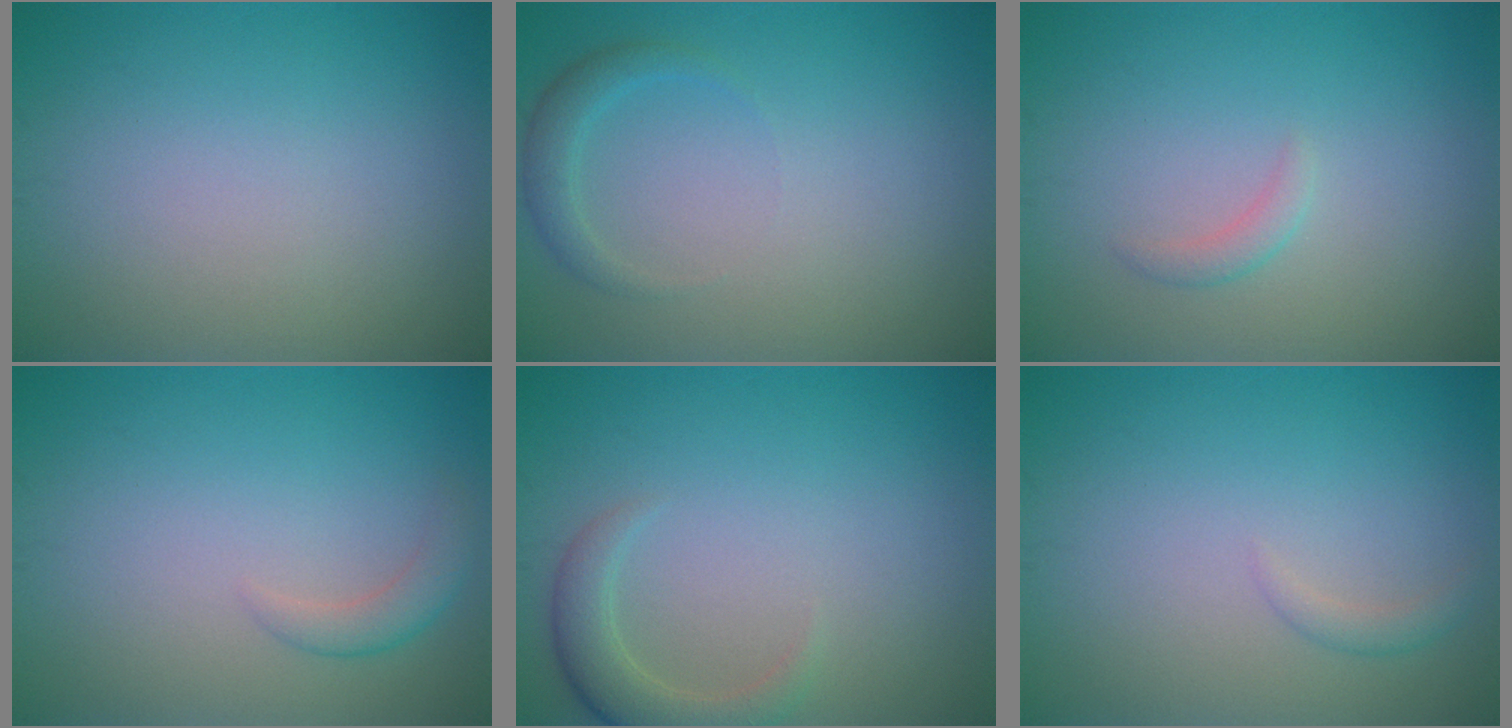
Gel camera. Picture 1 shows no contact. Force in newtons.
{"total": 1.7, "press": 1.7, "slide": 0.1}
{"total": 1.0, "press": 1.0, "slide": 0.0}
{"total": 1.6, "press": 1.6, "slide": 0.1}
{"total": 2.9, "press": 2.8, "slide": 0.3}
{"total": 1.0, "press": 1.0, "slide": 0.0}